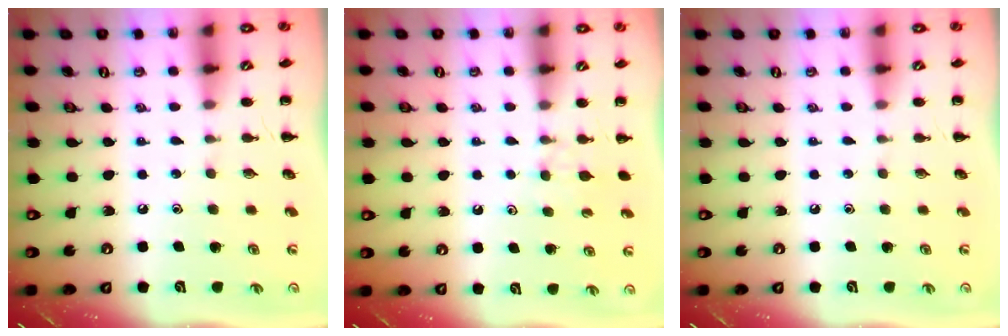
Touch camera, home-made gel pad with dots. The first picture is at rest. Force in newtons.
{"total": 4.2, "press": 3.9, "slide": 1.4}
{"total": 0.0}